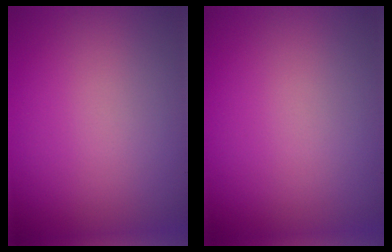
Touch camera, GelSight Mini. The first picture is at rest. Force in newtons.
{"total": 0.0}